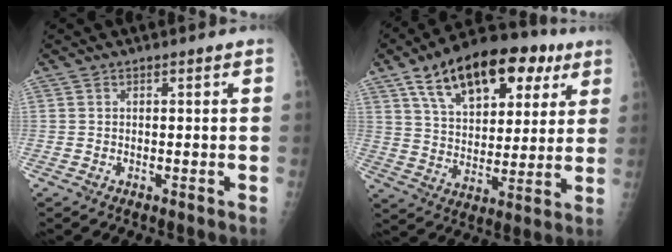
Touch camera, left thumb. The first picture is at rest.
{"total": 22.3, "force": [11.2, 12.0, 15.1], "torque": [-0.205, -0.006, 0.183]}